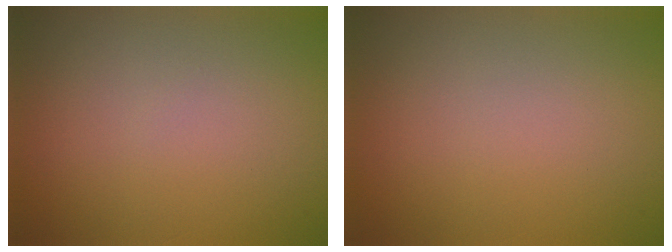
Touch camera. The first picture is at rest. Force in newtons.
{"total": 0.0}